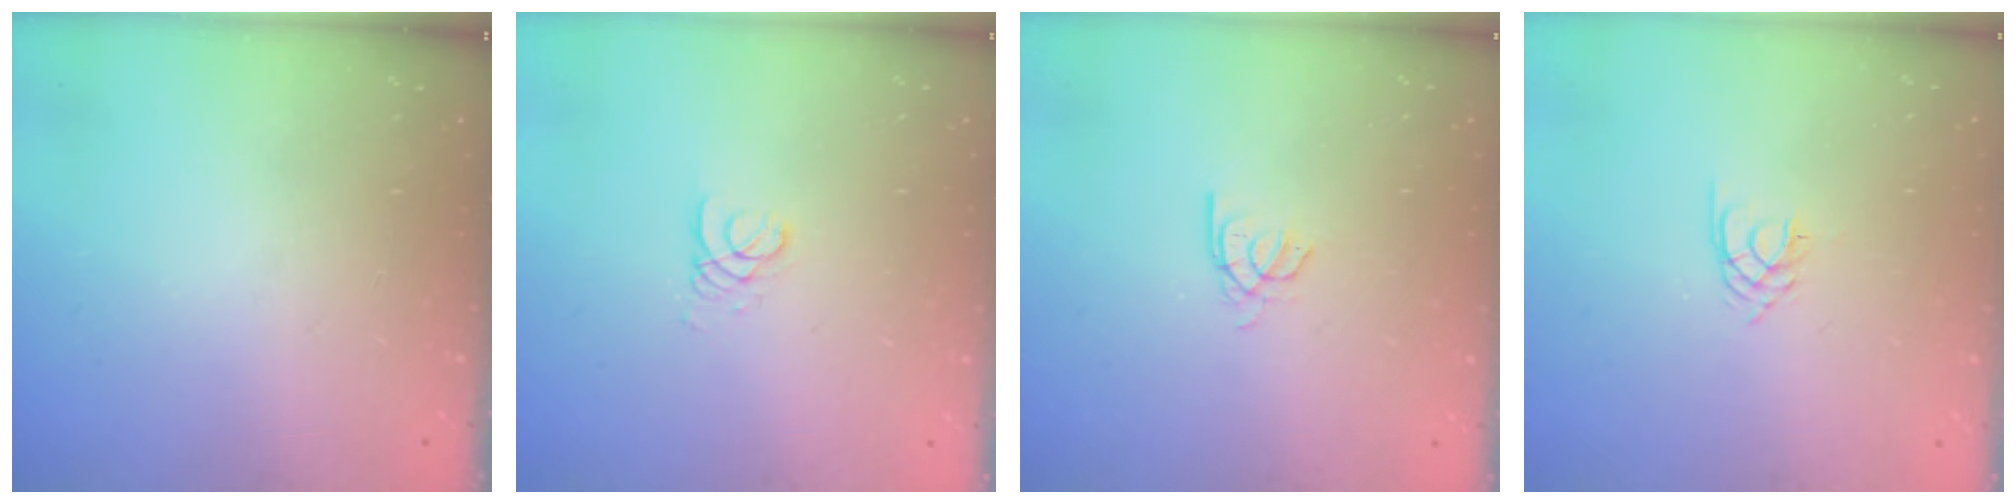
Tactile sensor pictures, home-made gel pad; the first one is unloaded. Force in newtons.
{"total": 2.6, "press": 2.6, "slide": 0.2}
{"total": 2.3, "press": 2.3, "slide": 0.2}
{"total": 2.1, "press": 2.0, "slide": 0.3}